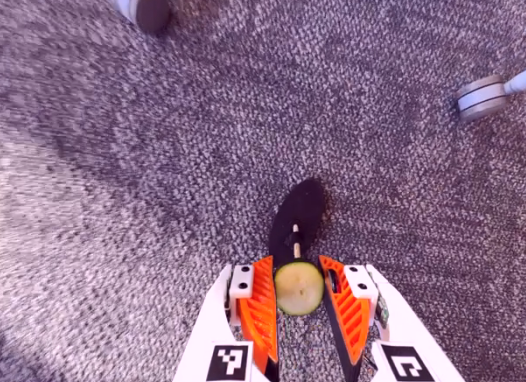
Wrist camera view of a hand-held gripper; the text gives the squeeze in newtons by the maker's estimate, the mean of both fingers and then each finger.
{"total": 8.6, "left": 8.8, "right": 8.4}